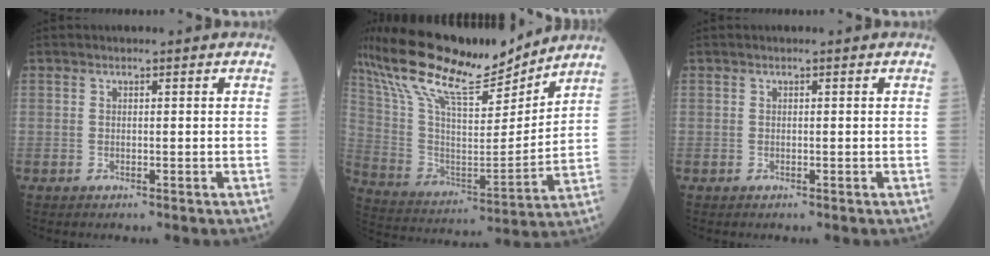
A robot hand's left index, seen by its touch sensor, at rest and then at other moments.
{"total": 22.2, "force": [18.0, 4.4, 12.2], "torque": [-0.232, 0.014, 0.323]}
{"total": 0.0}